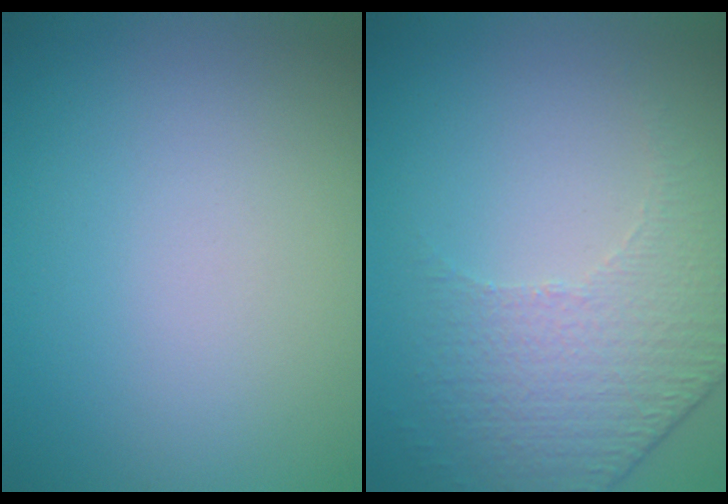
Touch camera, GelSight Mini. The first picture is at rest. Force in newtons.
{"total": 4.7, "press": 3.1, "slide": 3.5}